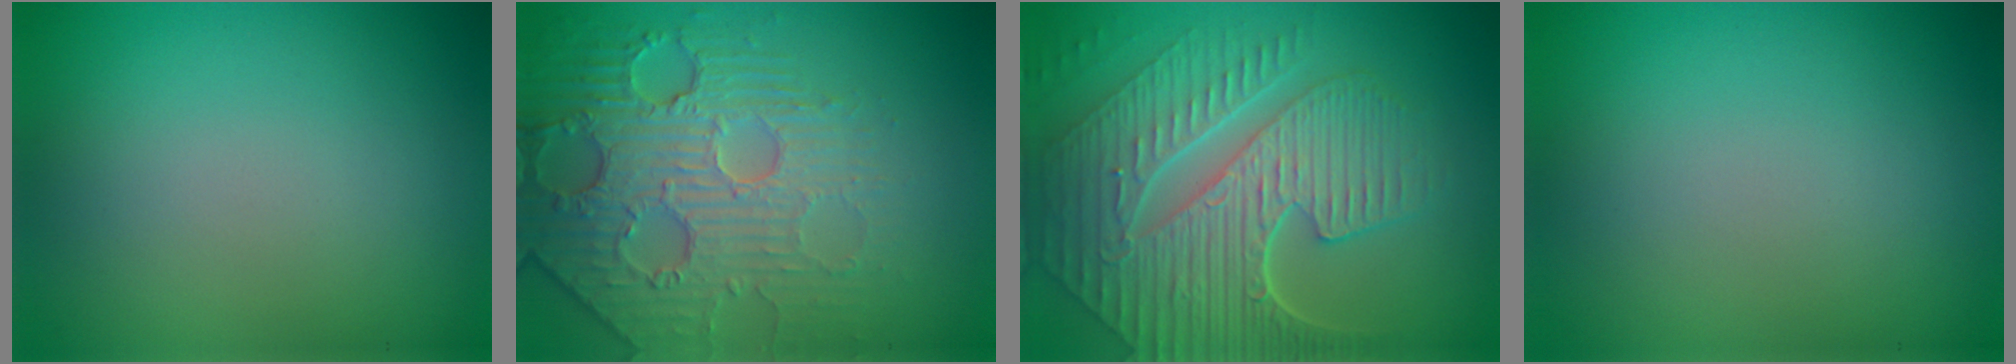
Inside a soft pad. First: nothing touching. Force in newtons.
{"total": 4.9, "press": 4.5, "slide": 1.8}
{"total": 9.1, "press": 6.1, "slide": 6.7}
{"total": 0.0}